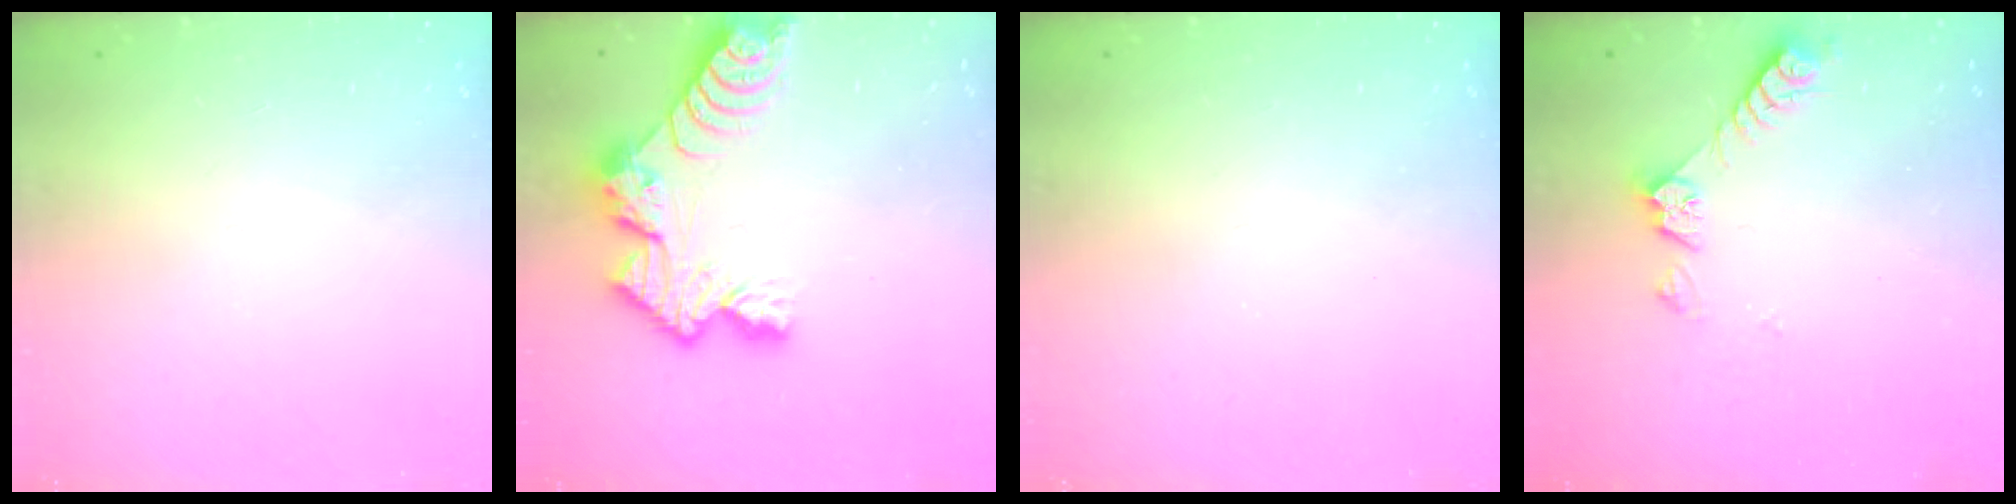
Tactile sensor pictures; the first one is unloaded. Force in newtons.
{"total": 10.3, "press": 10.3, "slide": 1.0}
{"total": 0.0}
{"total": 4.9, "press": 4.8, "slide": 0.6}